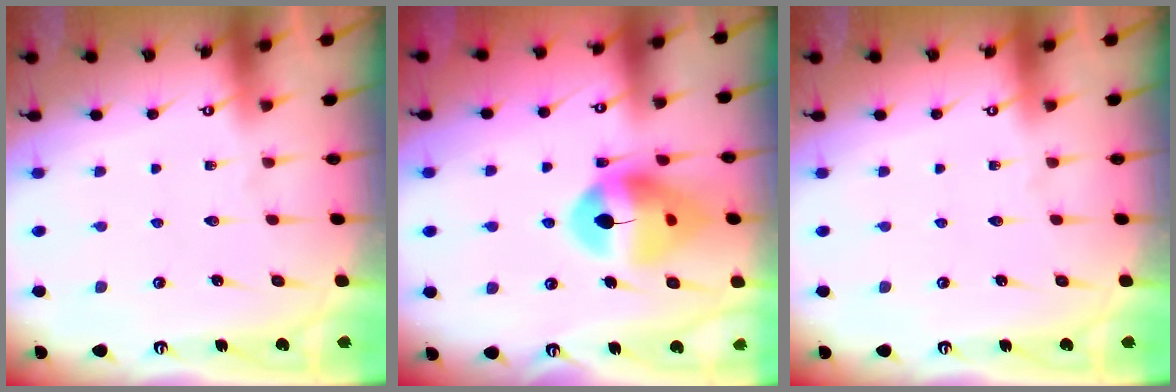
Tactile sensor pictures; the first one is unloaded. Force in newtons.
{"total": 14.3, "press": 14.2, "slide": 1.4}
{"total": 0.0}